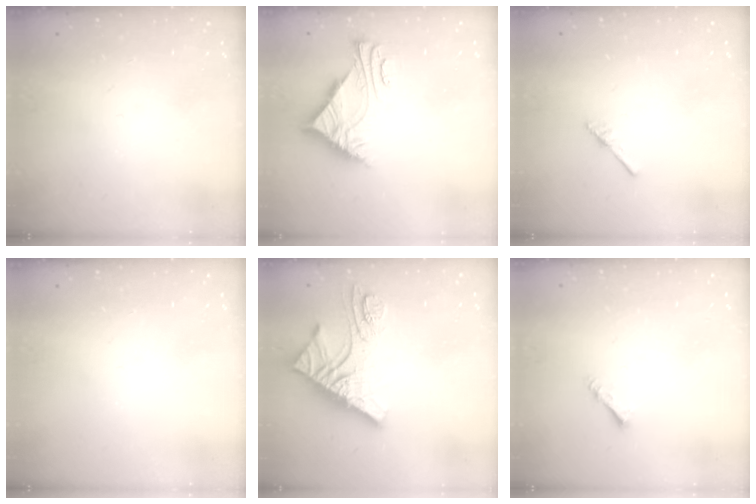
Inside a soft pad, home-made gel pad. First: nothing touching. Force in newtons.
{"total": 7.9, "press": 7.8, "slide": 1.1}
{"total": 2.5, "press": 2.4, "slide": 0.3}
{"total": 0.0}
{"total": 13.5, "press": 13.4, "slide": 1.3}
{"total": 1.8, "press": 1.8, "slide": 0.1}